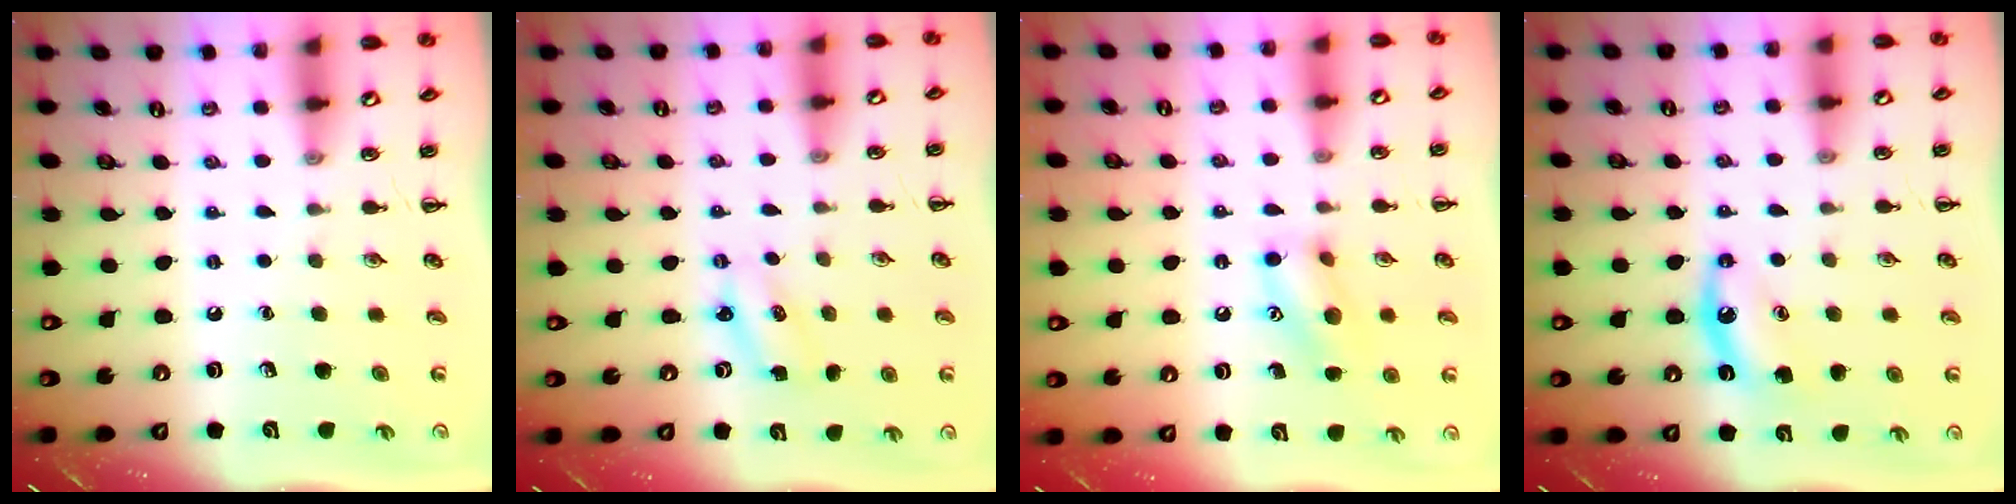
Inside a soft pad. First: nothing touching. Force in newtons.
{"total": 2.2, "press": 2.1, "slide": 0.6}
{"total": 11.0, "press": 10.9, "slide": 1.1}
{"total": 6.5, "press": 6.2, "slide": 1.9}